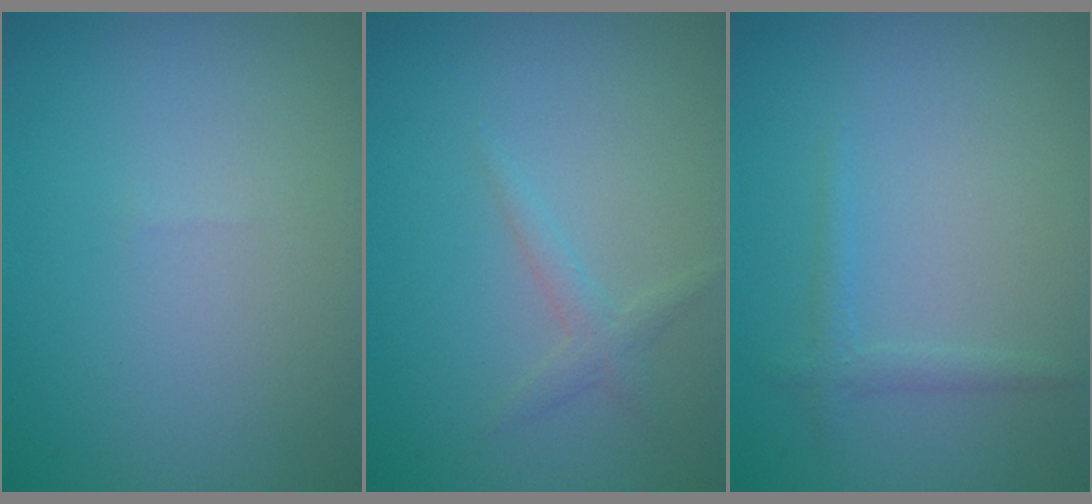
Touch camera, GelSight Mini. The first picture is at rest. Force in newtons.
{"total": 1.3, "press": 1.3, "slide": 0.0}
{"total": 1.1, "press": 1.1, "slide": 0.1}